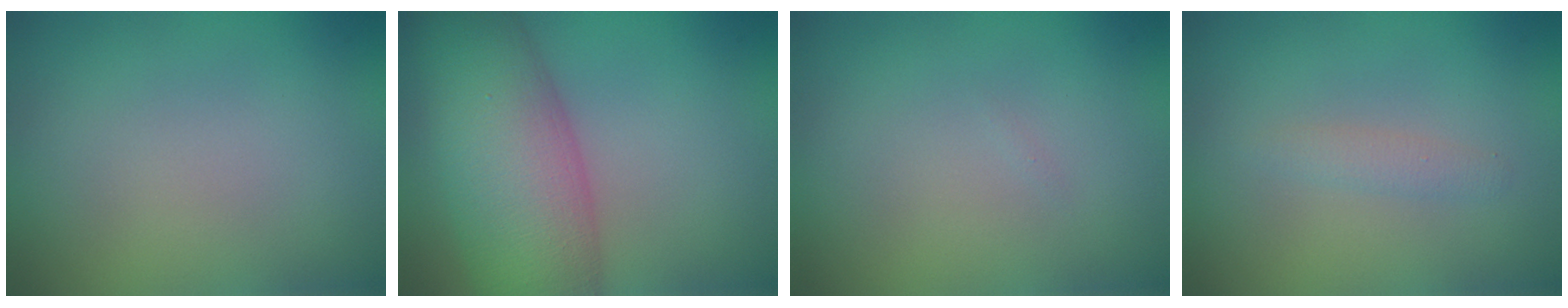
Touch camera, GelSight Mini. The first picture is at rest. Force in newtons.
{"total": 11.0, "press": 11.0, "slide": 0.3}
{"total": 0.0}
{"total": 1.1, "press": 1.1, "slide": 0.0}